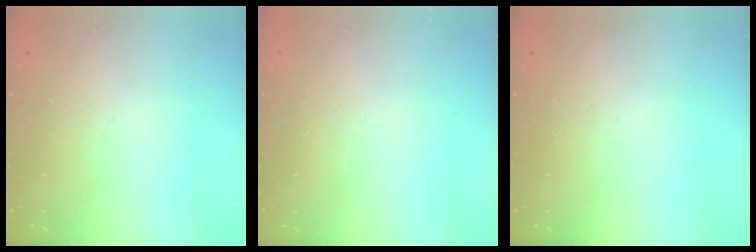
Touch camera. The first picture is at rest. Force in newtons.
{"total": 0.0}
{"total": 0.0}